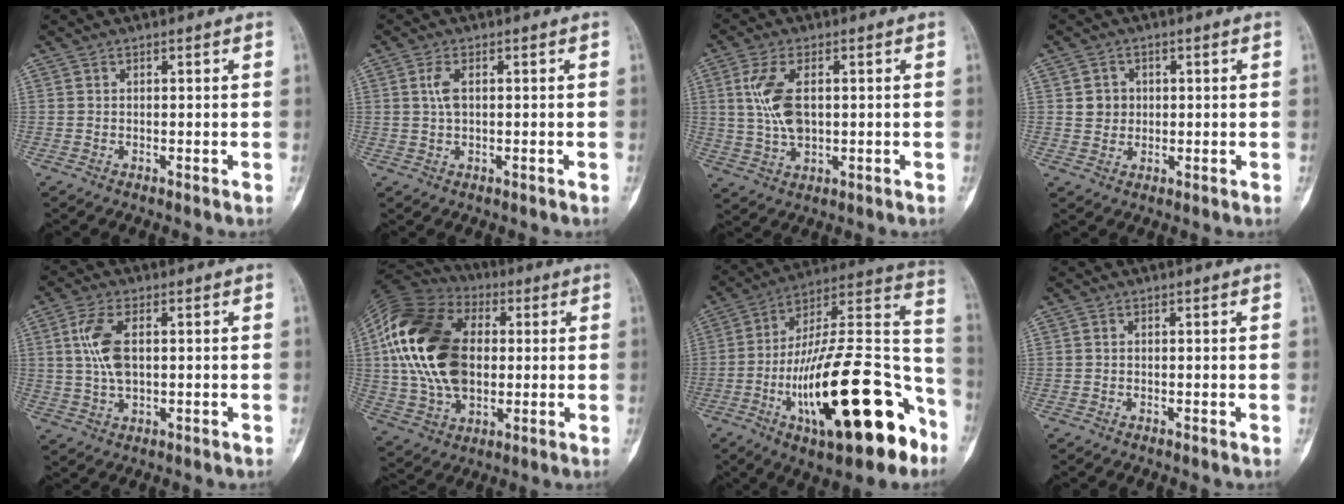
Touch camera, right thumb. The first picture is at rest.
{"total": 2.9, "force": [0.4, 1.3, 2.5], "torque": [-0.054, 0.004, 0.007]}
{"total": 8.5, "force": [1.2, 4.5, 7.0], "torque": [-0.146, 0.001, 0.028]}
{"total": 3.5, "force": [0.6, 3.3, 1.1], "torque": [0.007, 0.005, 0.008]}
{"total": 7.5, "force": [1.0, 3.8, 6.4], "torque": [-0.136, 0.006, 0.020]}
{"total": 24.2, "force": [2.3, 16.0, 18.0], "torque": [-0.346, 0.007, 0.041]}
{"total": 30.9, "force": [-13.0, 10.9, 25.9], "torque": [-0.374, 0.071, -0.198]}
{"total": 0.0}